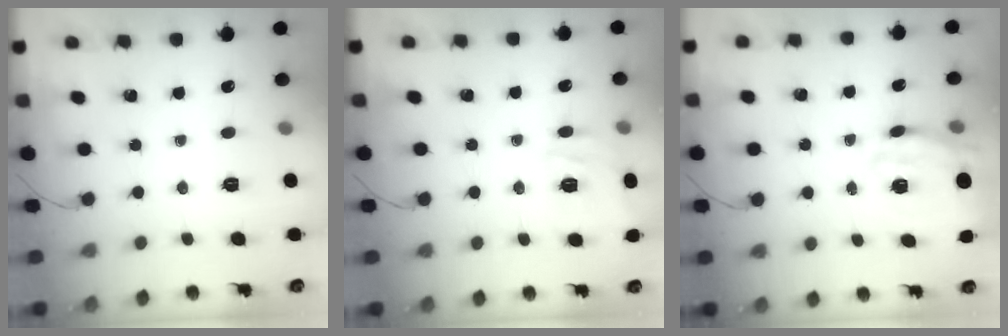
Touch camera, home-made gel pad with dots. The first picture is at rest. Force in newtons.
{"total": 7.4, "press": 7.2, "slide": 1.7}
{"total": 11.4, "press": 10.8, "slide": 3.9}